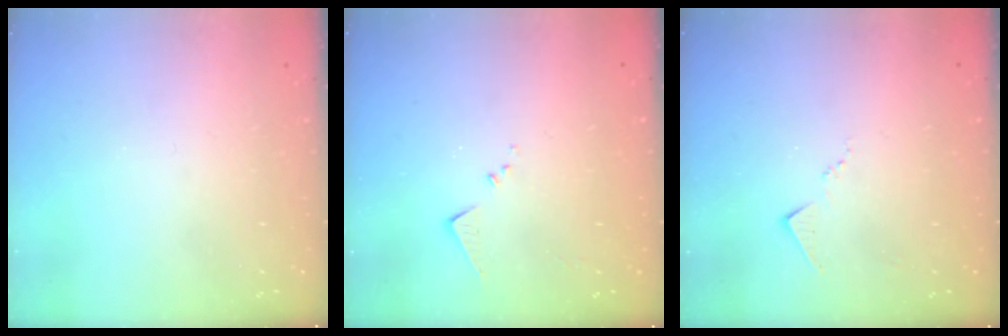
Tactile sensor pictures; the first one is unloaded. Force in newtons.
{"total": 6.4, "press": 6.4, "slide": 0.4}
{"total": 7.5, "press": 7.4, "slide": 0.3}